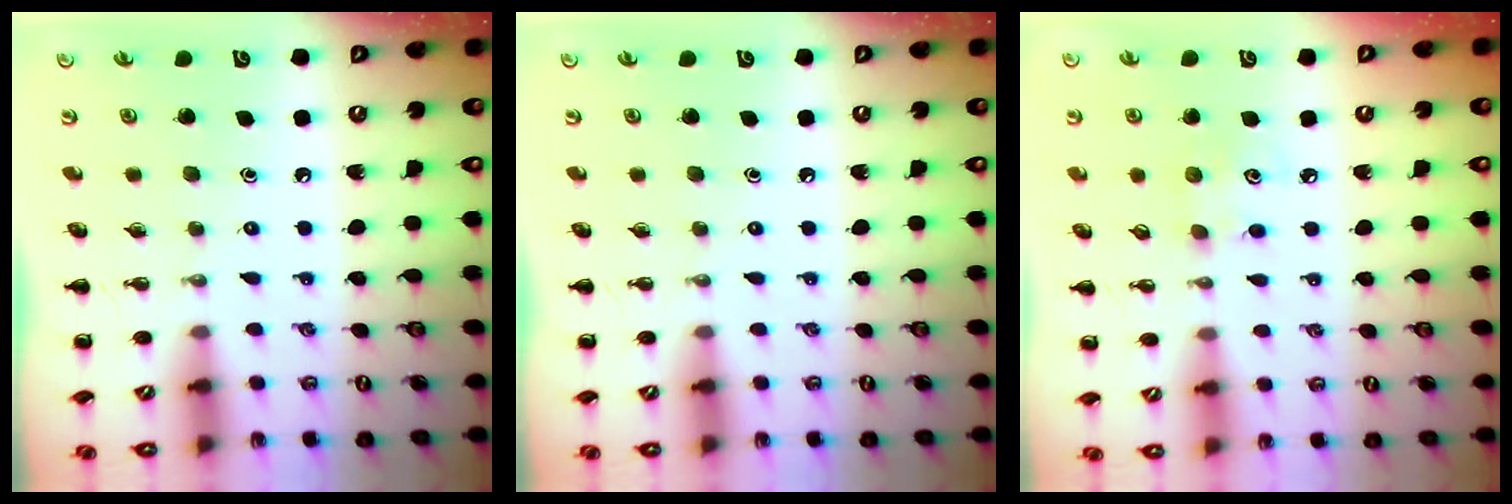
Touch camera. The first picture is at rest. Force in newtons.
{"total": 0.0}
{"total": 5.2, "press": 5.1, "slide": 1.1}